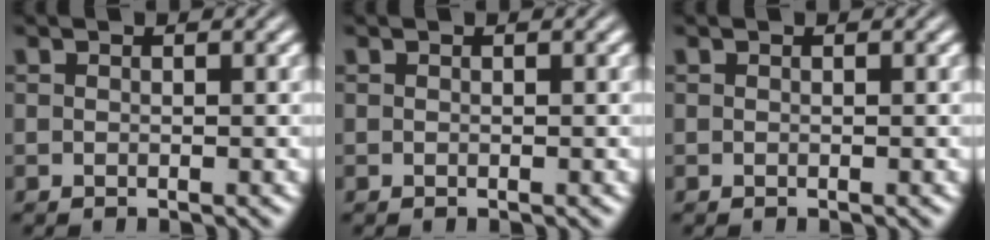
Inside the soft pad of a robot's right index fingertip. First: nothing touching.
{"total": 0.0}
{"total": 0.0}